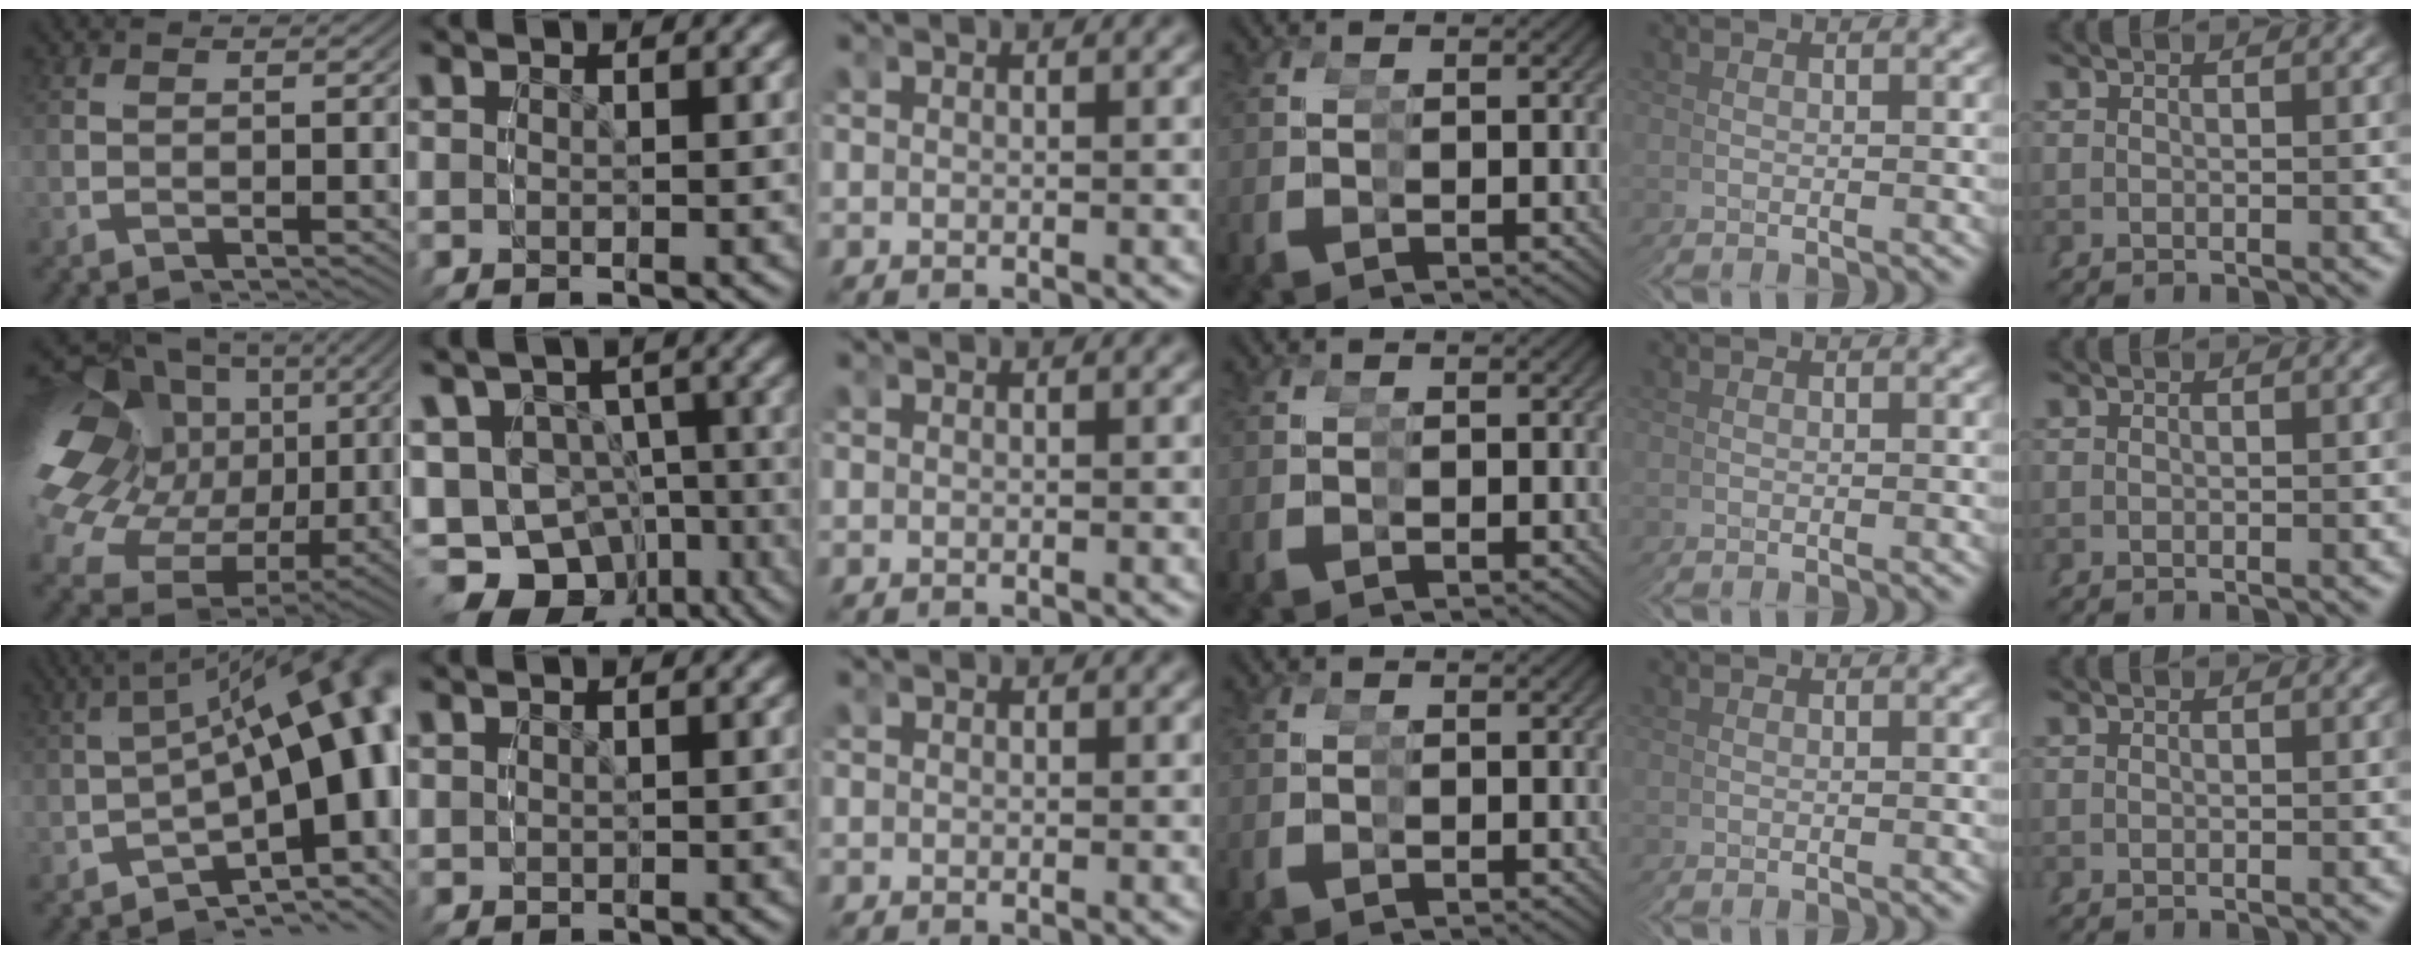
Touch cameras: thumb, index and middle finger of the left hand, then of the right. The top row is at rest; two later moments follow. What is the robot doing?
{"motion": "grasp_and_lifting", "object": "cup"}